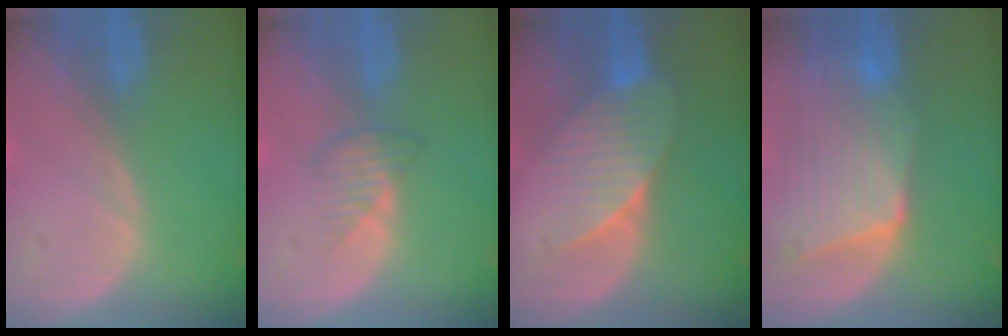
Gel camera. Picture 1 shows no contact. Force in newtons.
{"total": 2.7, "press": 2.6, "slide": 0.6}
{"total": 7.2, "press": 6.8, "slide": 2.4}
{"total": 9.6, "press": 8.7, "slide": 4.1}